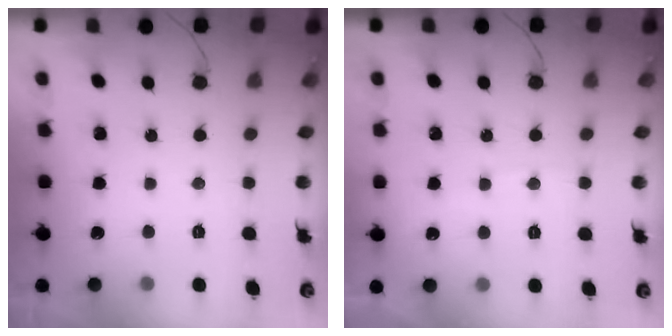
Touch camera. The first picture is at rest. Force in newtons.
{"total": 2.2, "press": 2.2, "slide": 0.2}